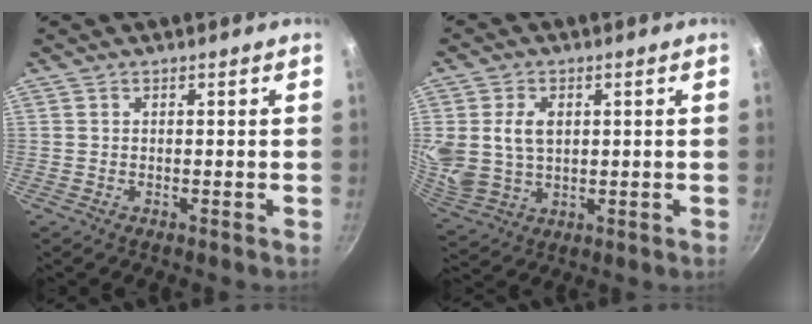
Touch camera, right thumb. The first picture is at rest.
{"total": 10.1, "force": [1.9, 7.3, 6.8], "torque": [-0.119, -0.017, 0.044]}